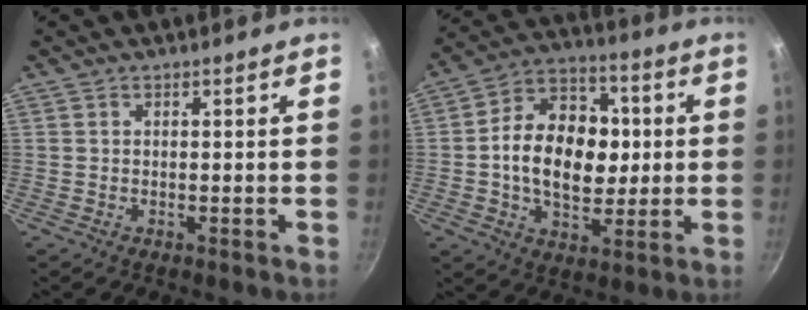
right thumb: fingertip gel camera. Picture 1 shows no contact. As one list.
[{"total": 17.6, "force": [0.2, 12.4, 12.5], "torque": [-0.161, 0.023, -0.006]}]